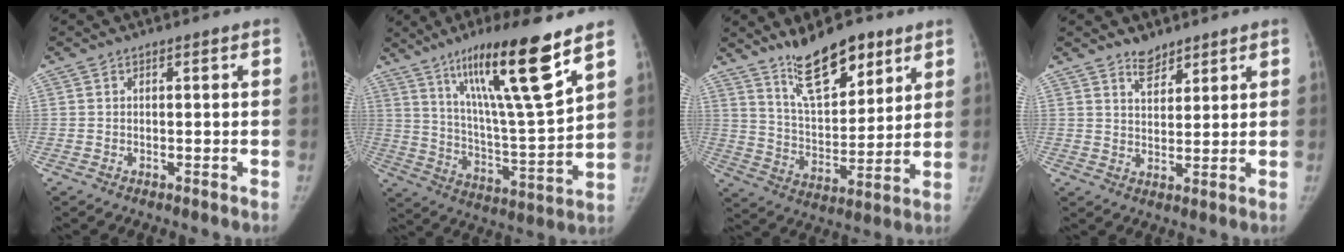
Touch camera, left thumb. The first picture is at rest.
{"total": 20.3, "force": [12.5, 1.7, 15.9], "torque": [-0.247, -0.064, 0.212]}
{"total": 14.4, "force": [9.9, 5.6, 8.8], "torque": [-0.107, -0.065, 0.178]}
{"total": 4.0, "force": [3.3, 2.0, 1.2], "torque": [0.002, -0.027, 0.058]}